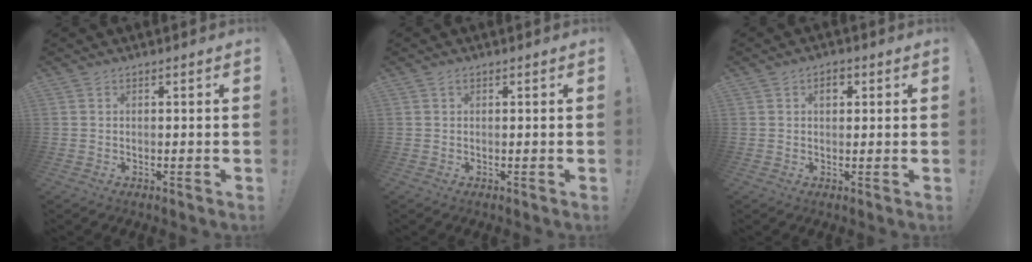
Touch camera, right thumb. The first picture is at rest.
{"total": 0.6, "force": [0.3, 0.4, 0.3], "torque": [-0.001, -0.001, 0.005]}
{"total": 3.3, "force": [1.0, 2.3, 2.2], "torque": [-0.018, -0.002, 0.010]}